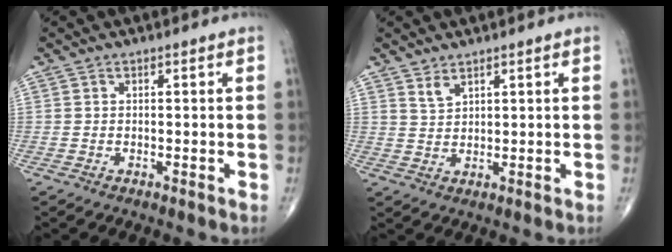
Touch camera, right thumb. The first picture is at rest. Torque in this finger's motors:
{"motor_torque": [-0.52, 0.24, 0.02, -0.09, -0.04]}